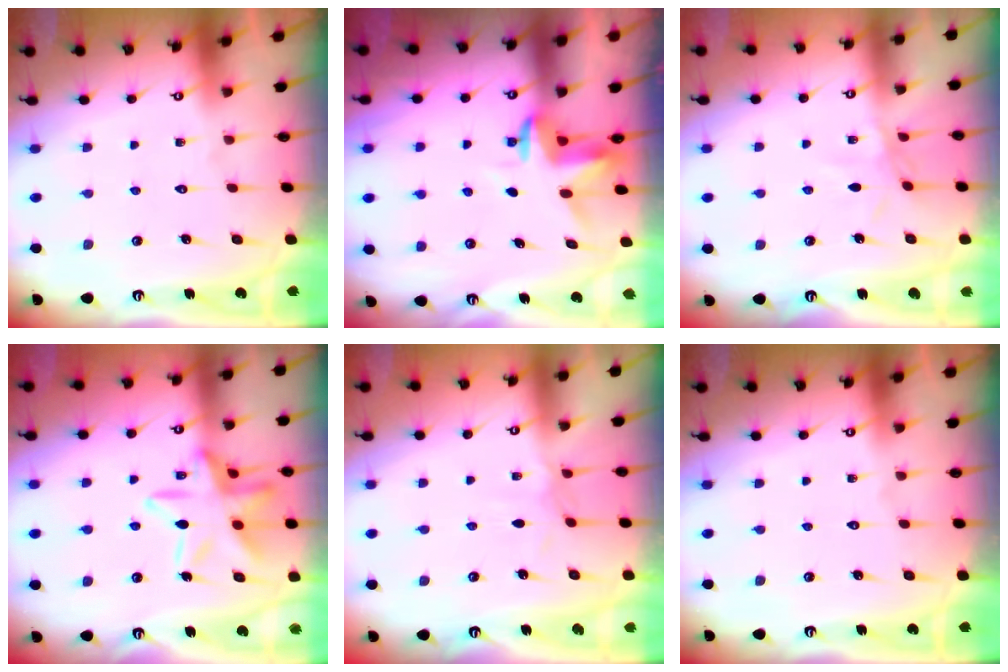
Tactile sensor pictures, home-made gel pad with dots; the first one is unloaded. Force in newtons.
{"total": 3.5, "press": 3.4, "slide": 0.2}
{"total": 2.8, "press": 2.7, "slide": 0.5}
{"total": 16.0, "press": 16.0, "slide": 1.2}
{"total": 2.0, "press": 2.0, "slide": 0.5}
{"total": 0.0}